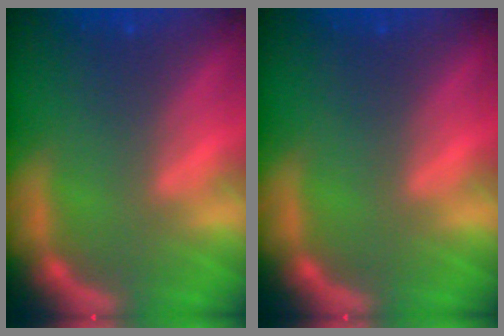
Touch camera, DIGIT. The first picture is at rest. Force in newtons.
{"total": 0.0}